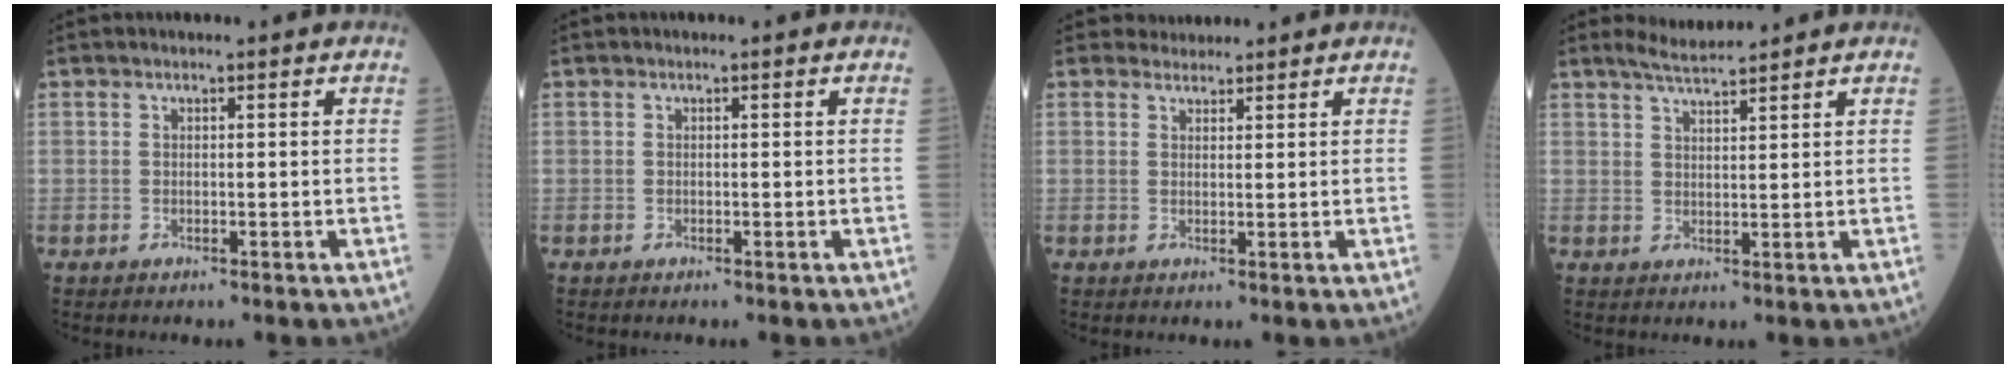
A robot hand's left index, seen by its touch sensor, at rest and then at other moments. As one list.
[{"total": 0.0}, {"total": 1.8, "force": [1.7, 0.5, -0.5], "torque": [0.006, 0.008, 0.027]}, {"total": 3.1, "force": [3.0, -0.3, 0.6], "torque": [-0.015, 0.003, 0.058]}]